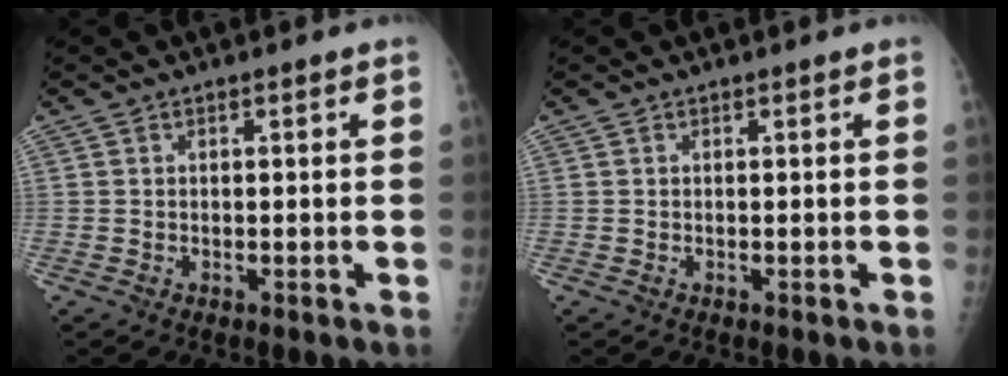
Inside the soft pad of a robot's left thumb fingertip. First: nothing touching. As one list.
[{"total": 0.0}]